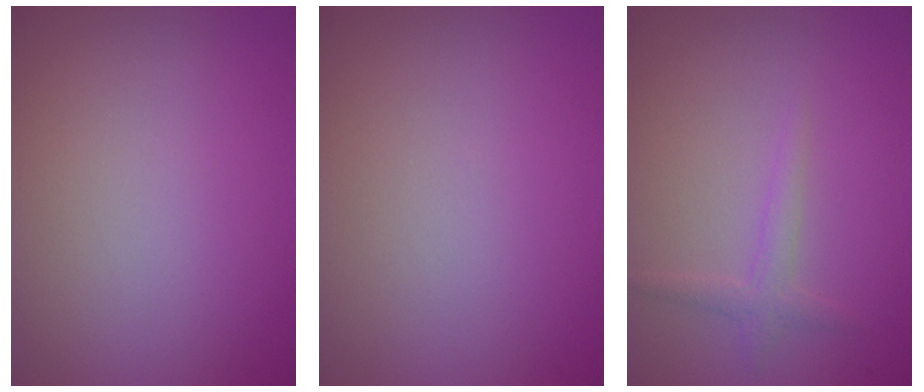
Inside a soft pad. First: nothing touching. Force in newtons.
{"total": 0.0}
{"total": 1.5, "press": 1.5, "slide": 0.1}